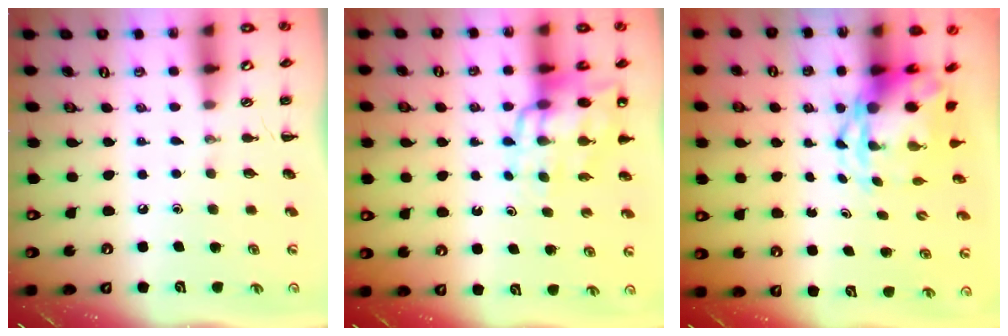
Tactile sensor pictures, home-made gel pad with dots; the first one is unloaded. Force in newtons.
{"total": 13.6, "press": 13.2, "slide": 3.4}
{"total": 4.7, "press": 4.5, "slide": 1.2}